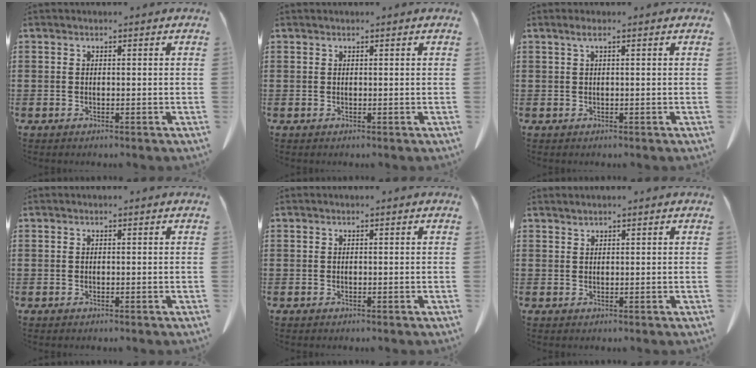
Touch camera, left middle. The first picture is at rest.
{"total": 0.0}
{"total": 1.2, "force": [0.3, 0.1, 1.2], "torque": [-0.023, 0.001, 0.006]}
{"total": 0.0}
{"total": 0.0}
{"total": 0.9, "force": [0.9, 0.0, 0.0], "torque": [-0.004, -0.001, 0.018]}